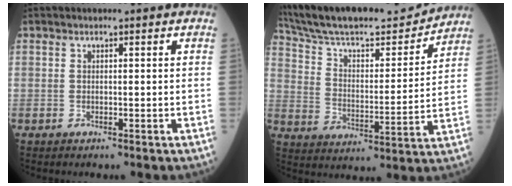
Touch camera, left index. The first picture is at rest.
{"total": 20.9, "force": [19.4, 2.7, 7.2], "torque": [-0.128, 0.002, 0.307]}